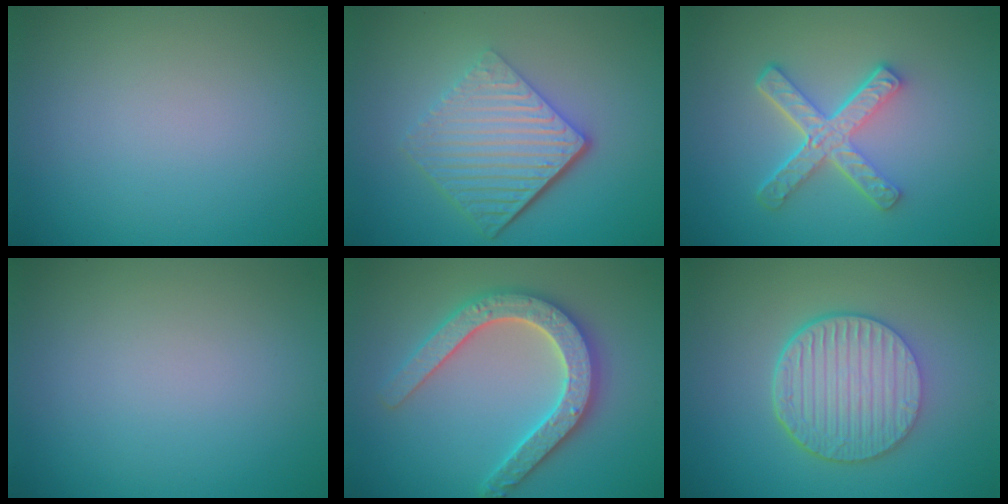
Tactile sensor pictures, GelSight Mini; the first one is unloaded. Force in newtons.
{"total": 6.7, "press": 4.4, "slide": 5.1}
{"total": 4.9, "press": 3.5, "slide": 3.4}
{"total": 0.0}
{"total": 5.2, "press": 5.1, "slide": 0.9}
{"total": 6.6, "press": 4.7, "slide": 4.6}